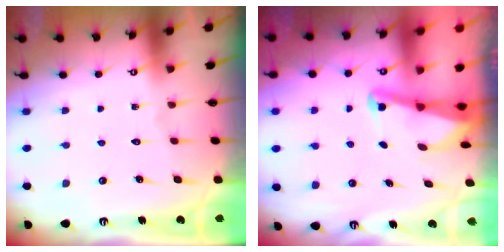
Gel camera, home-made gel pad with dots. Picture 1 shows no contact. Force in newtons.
{"total": 2.2, "press": 2.2, "slide": 0.3}